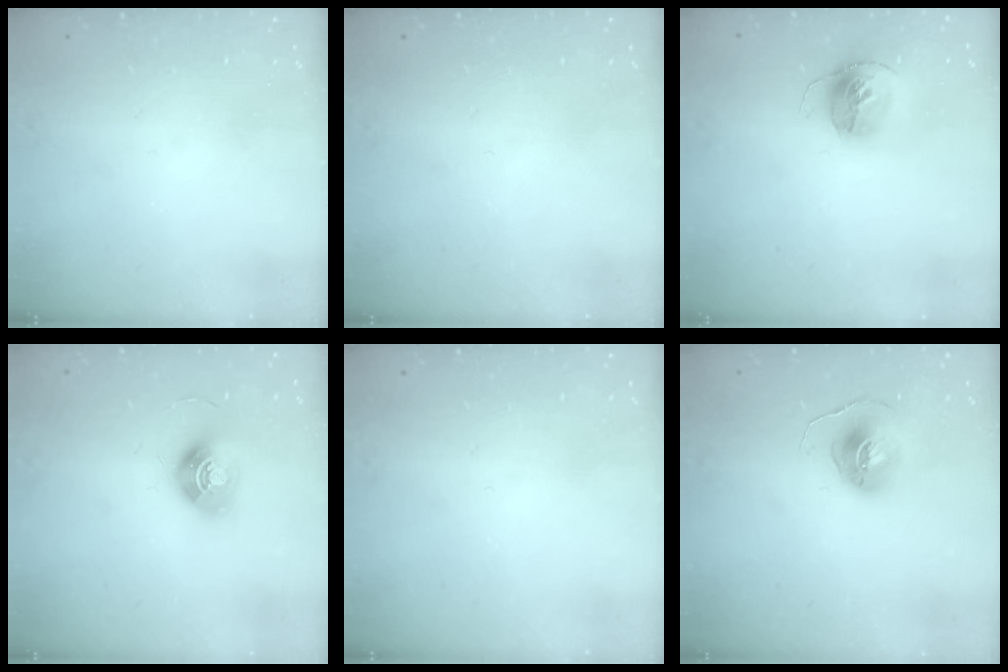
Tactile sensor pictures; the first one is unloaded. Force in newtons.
{"total": 0.0}
{"total": 13.9, "press": 13.8, "slide": 1.4}
{"total": 10.0, "press": 10.0, "slide": 0.4}
{"total": 0.0}
{"total": 7.8, "press": 7.8, "slide": 0.1}